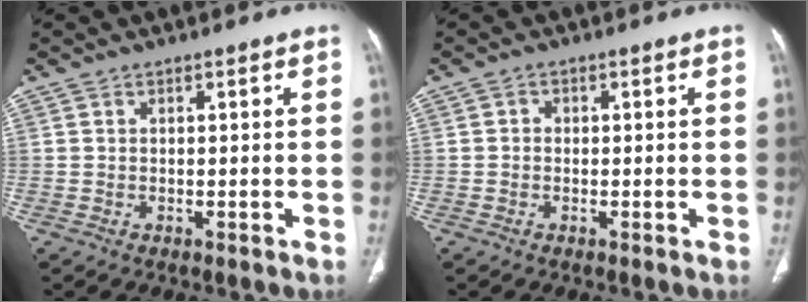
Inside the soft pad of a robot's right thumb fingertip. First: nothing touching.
{"total": 1.1, "force": [-0.1, 1.0, 0.4], "torque": [0.001, 0.004, -0.007]}